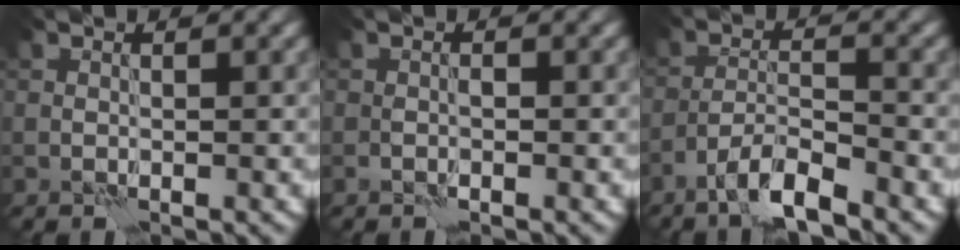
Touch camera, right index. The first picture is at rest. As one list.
[{"total": 0.0}, {"total": 4.3, "force": [-3.3, 0.5, 2.7], "torque": [-0.049, 0.004, -0.068]}]